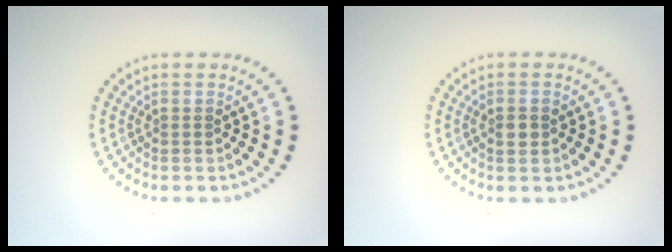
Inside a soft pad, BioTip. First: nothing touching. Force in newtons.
{"total": 1.2, "press": 1.2, "slide": 0.1}